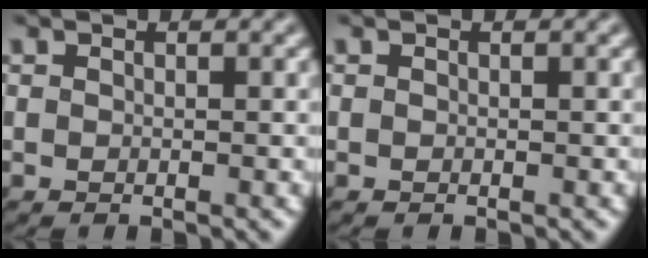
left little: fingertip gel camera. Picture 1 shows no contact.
{"total": 0.0}